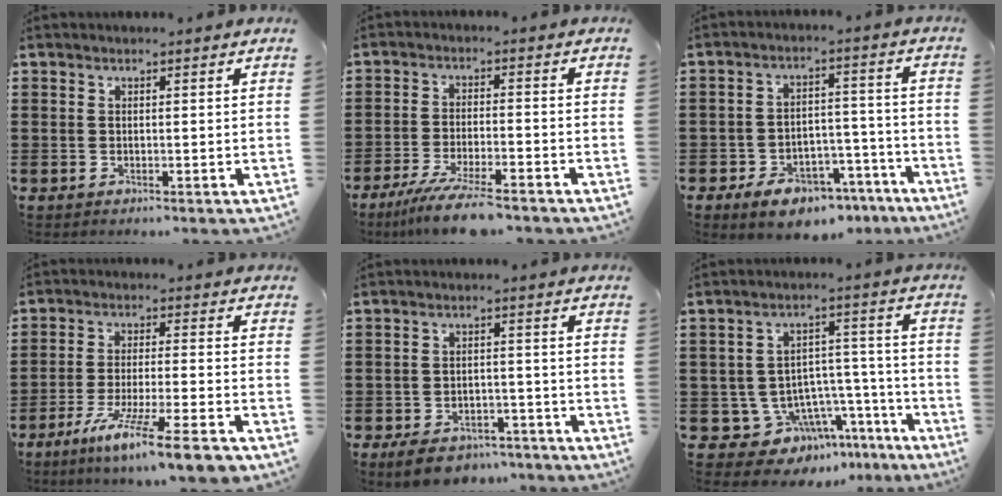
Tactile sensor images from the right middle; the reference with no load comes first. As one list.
[{"total": 7.3, "force": [-5.9, 0.5, 4.3], "torque": [-0.090, -0.012, -0.109]}, {"total": 6.8, "force": [-5.6, 2.7, 2.6], "torque": [-0.040, 0.026, -0.101]}, {"total": 10.1, "force": [-7.8, 0.1, 6.4], "torque": [-0.121, -0.006, -0.147]}, {"total": 4.5, "force": [-4.2, 1.4, 1.1], "torque": [-0.027, 0.010, -0.085]}, {"total": 8.6, "force": [-6.5, 5.3, 1.9], "torque": [-0.048, 0.024, -0.112]}]